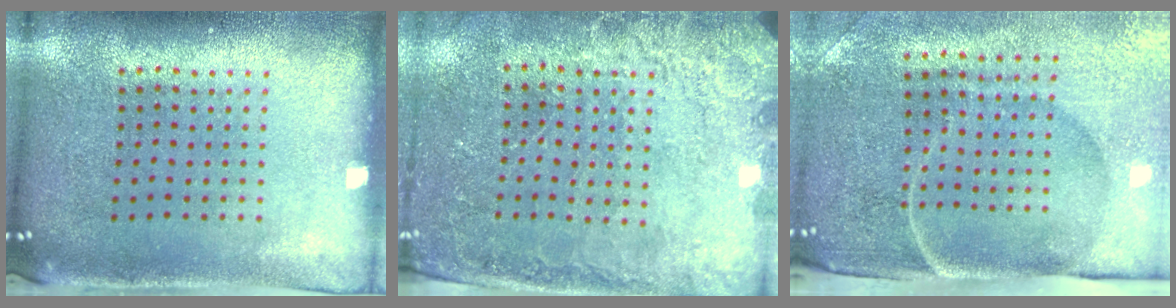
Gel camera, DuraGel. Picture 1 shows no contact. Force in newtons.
{"total": 2.5, "press": 2.4, "slide": 0.5}
{"total": 4.7, "press": 3.9, "slide": 2.6}